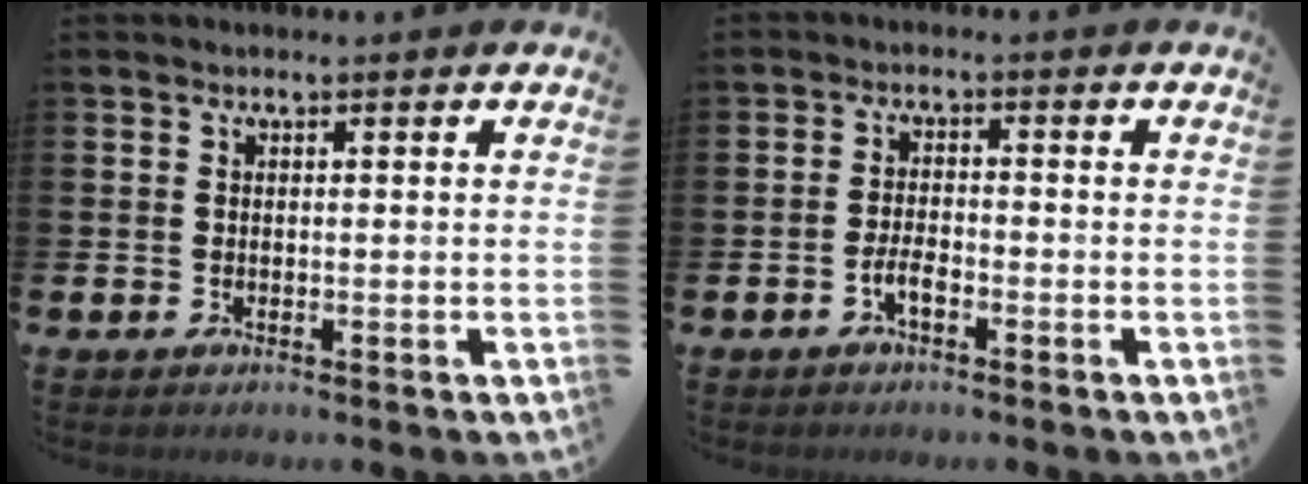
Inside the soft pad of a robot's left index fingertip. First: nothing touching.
{"total": 2.3, "force": [-1.2, 0.9, 1.8], "torque": [-0.032, 0.002, -0.024]}